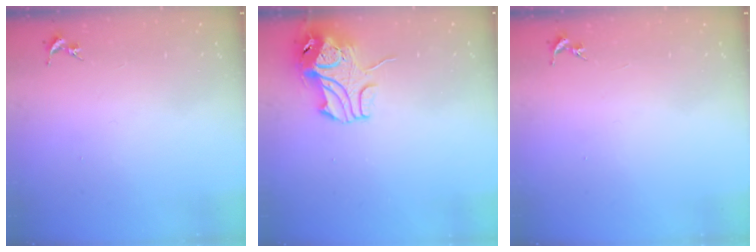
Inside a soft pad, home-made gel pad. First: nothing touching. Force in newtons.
{"total": 10.3, "press": 10.2, "slide": 1.5}
{"total": 0.0}